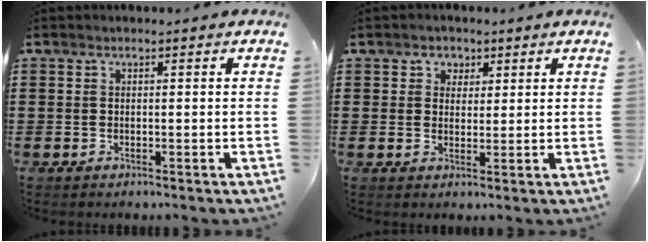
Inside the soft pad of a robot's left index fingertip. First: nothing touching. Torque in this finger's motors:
{"motor_torque": [-0.40, 1.23, 0.04, -0.01]}